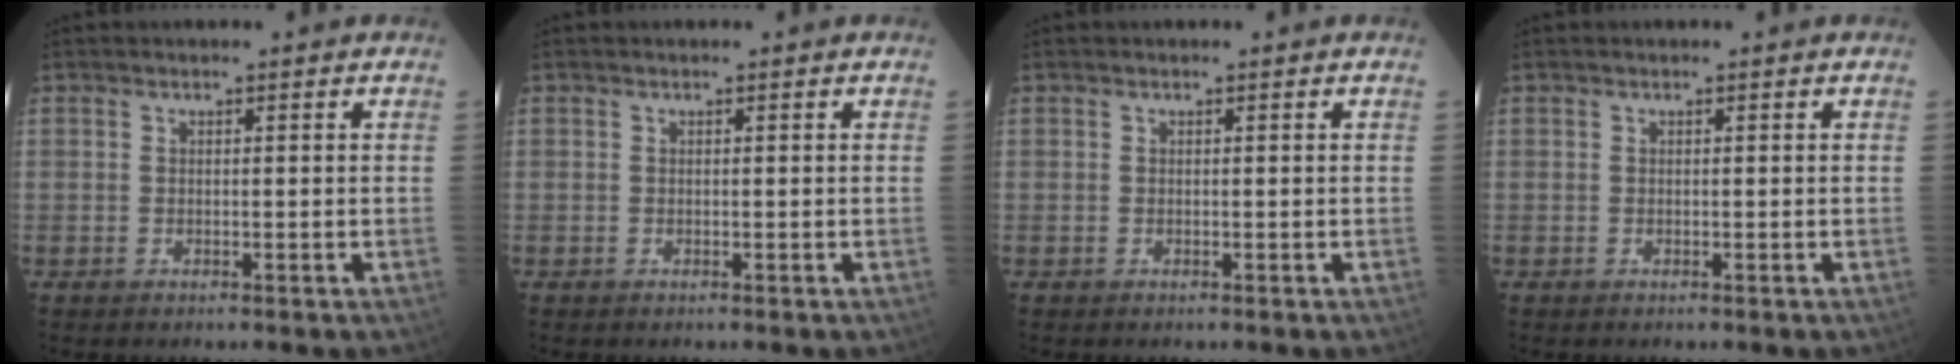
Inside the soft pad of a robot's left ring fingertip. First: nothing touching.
{"total": 0.0}
{"total": 0.0}
{"total": 0.0}